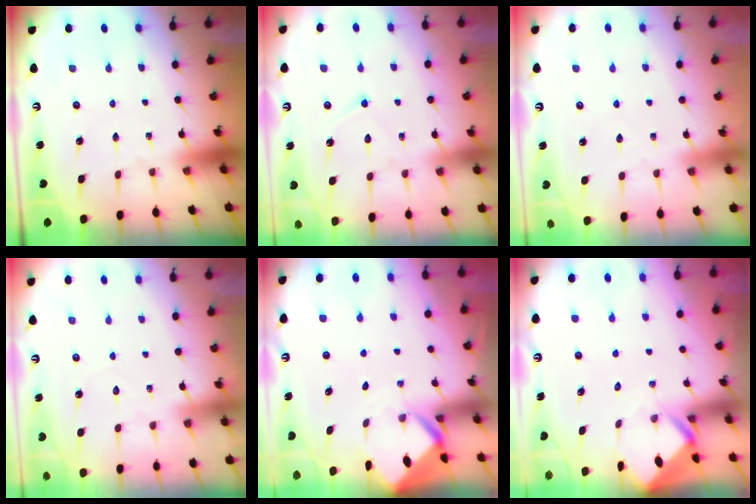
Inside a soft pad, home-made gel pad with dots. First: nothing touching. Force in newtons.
{"total": 7.4, "press": 7.3, "slide": 0.7}
{"total": 2.5, "press": 2.4, "slide": 0.4}
{"total": 2.5, "press": 2.5, "slide": 0.3}
{"total": 3.1, "press": 3.1, "slide": 0.2}
{"total": 2.8, "press": 2.8, "slide": 0.2}